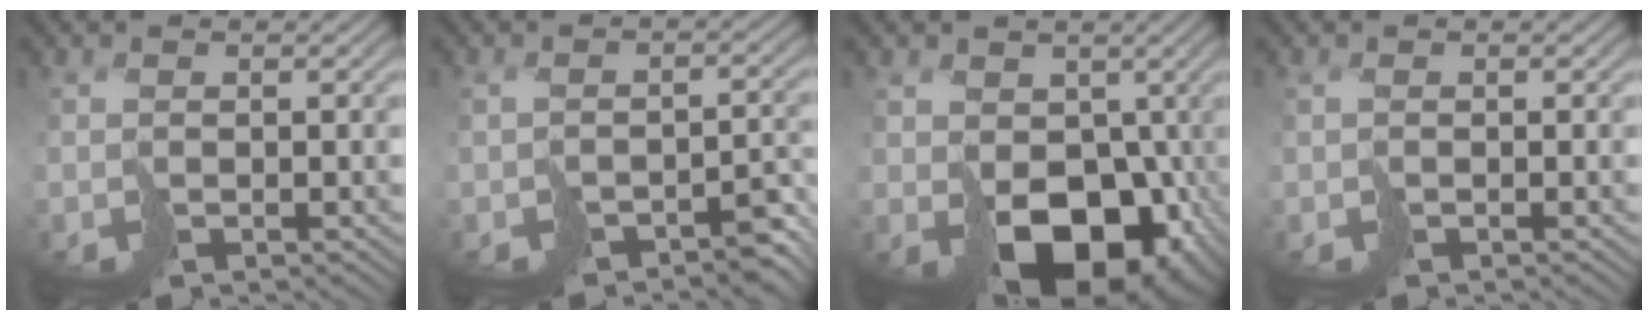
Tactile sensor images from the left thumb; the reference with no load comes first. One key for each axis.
{"total": 4.8, "fx": -3.2, "fy": 2.1, "fz": 2.9, "tx": -0.031, "ty": -0.006, "tz": -0.049}
{"total": 14.4, "fx": -2.7, "fy": 9.7, "fz": 10.3, "tx": -0.162, "ty": -0.041, "tz": -0.031}
{"total": 0.0}